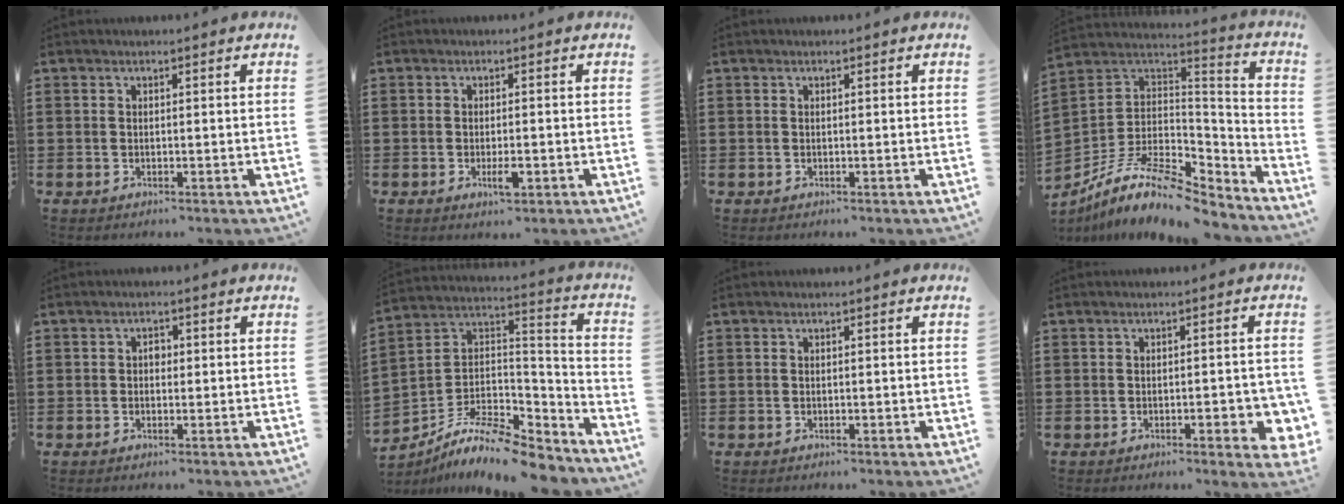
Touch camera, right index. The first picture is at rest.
{"total": 2.8, "force": [-1.0, 0.8, 2.5], "torque": [-0.050, -0.002, -0.019]}
{"total": 0.0}
{"total": 11.9, "force": [-8.6, 4.4, 6.9], "torque": [-0.137, 0.016, -0.161]}
{"total": 1.2, "force": [-0.1, 0.8, 1.0], "torque": [-0.019, 0.003, -0.002]}
{"total": 10.6, "force": [-8.7, 2.9, 5.3], "torque": [-0.104, 0.013, -0.171]}
{"total": 0.0}
{"total": 3.9, "force": [-1.2, 1.0, 3.6], "torque": [-0.049, -0.003, -0.019]}